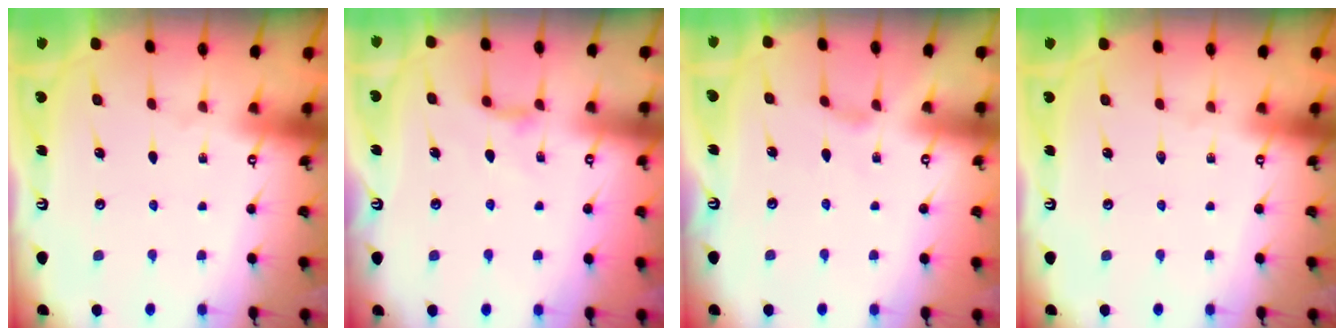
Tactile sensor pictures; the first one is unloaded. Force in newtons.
{"total": 5.1, "press": 5.1, "slide": 0.6}
{"total": 0.0}
{"total": 0.0}